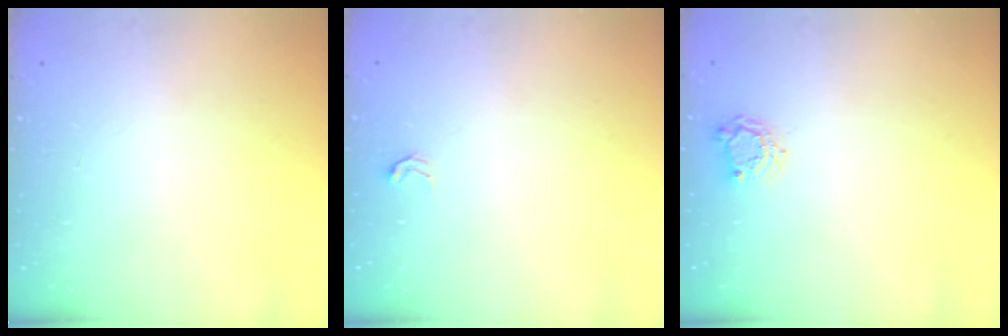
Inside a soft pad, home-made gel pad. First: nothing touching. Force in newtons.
{"total": 2.5, "press": 2.5, "slide": 0.5}
{"total": 5.7, "press": 5.7, "slide": 0.4}